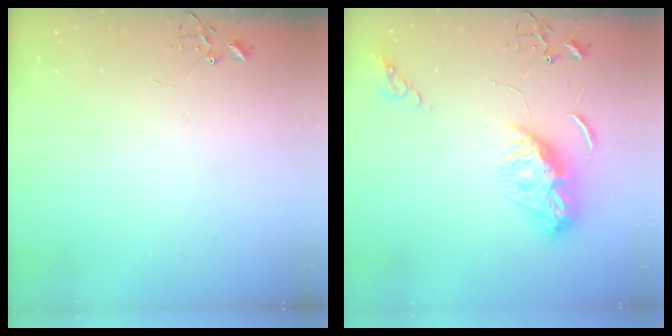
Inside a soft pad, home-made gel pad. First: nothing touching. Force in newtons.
{"total": 9.9, "press": 9.8, "slide": 1.1}